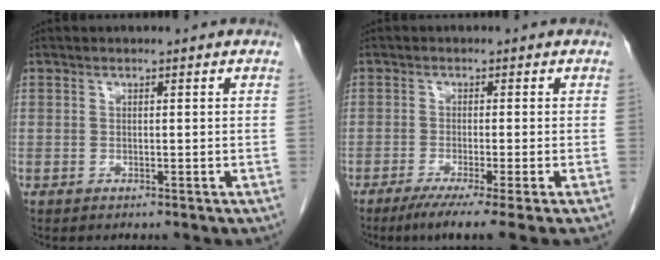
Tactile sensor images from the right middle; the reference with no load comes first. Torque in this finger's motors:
{"motor_torque": [0.58, -0.37, 0.07, 0.07]}